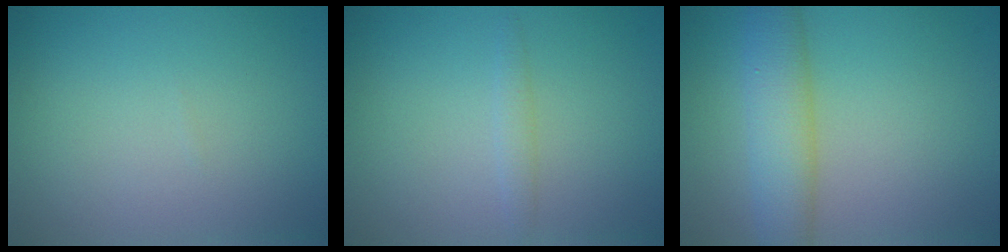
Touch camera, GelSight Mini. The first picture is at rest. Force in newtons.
{"total": 1.0, "press": 0.9, "slide": 0.2}
{"total": 4.6, "press": 4.6, "slide": 0.1}